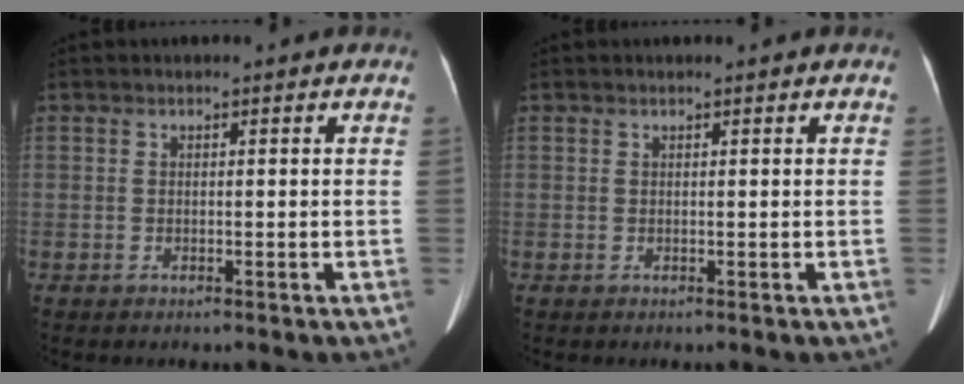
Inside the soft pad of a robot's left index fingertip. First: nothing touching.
{"total": 0.0}